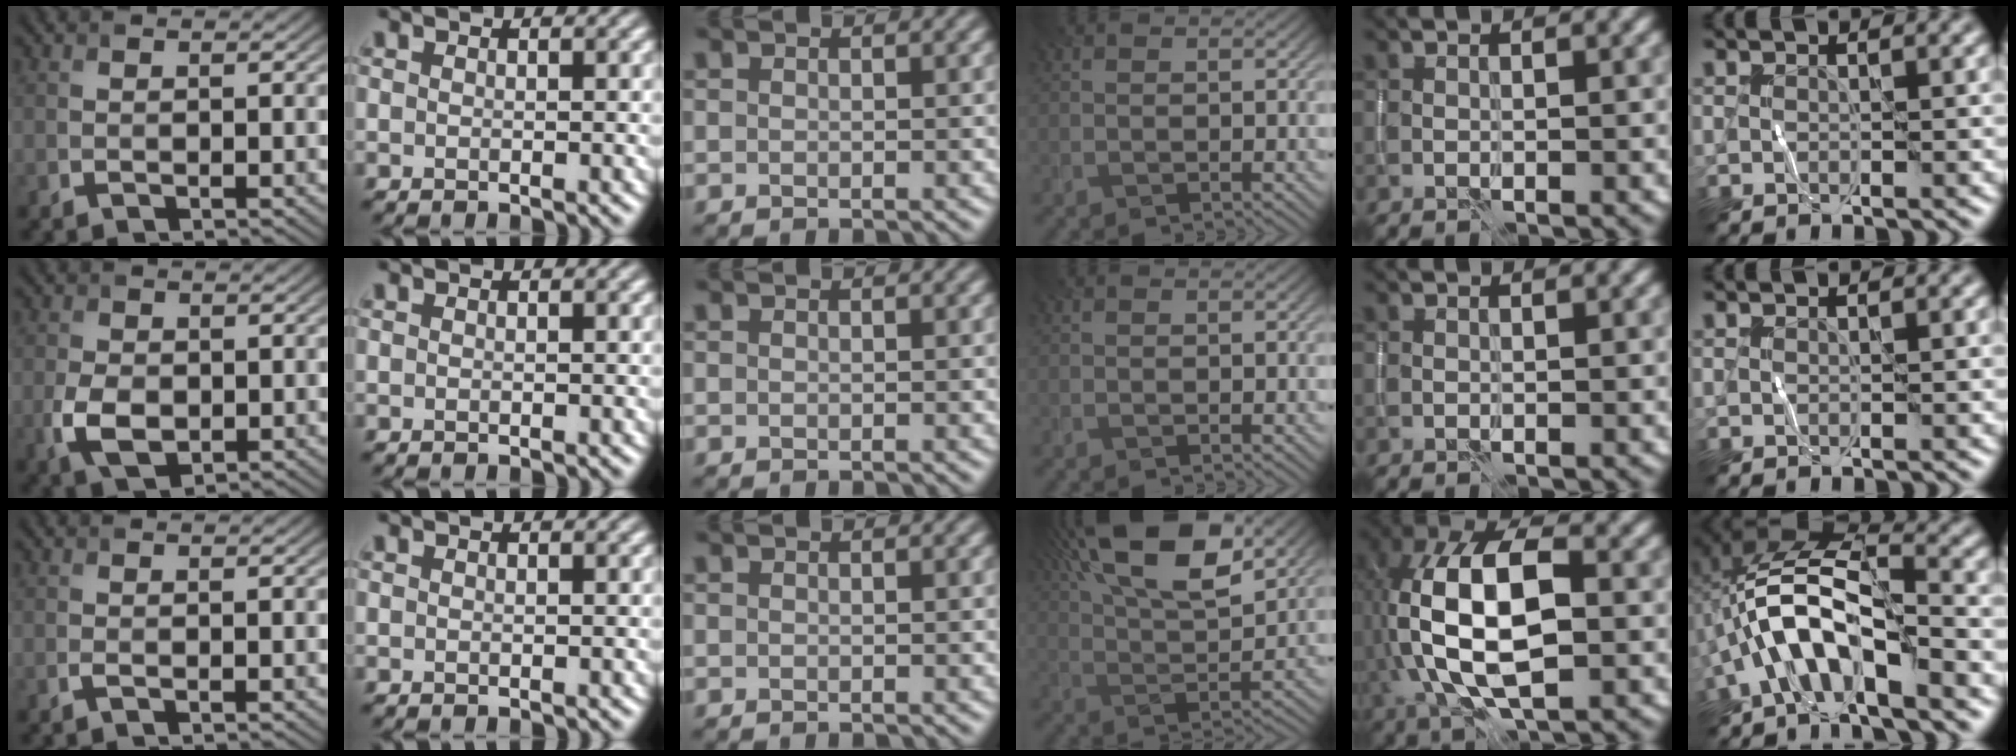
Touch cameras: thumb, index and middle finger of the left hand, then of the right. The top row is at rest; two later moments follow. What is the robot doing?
{"motion": "wipe", "object": "whiteboard"}